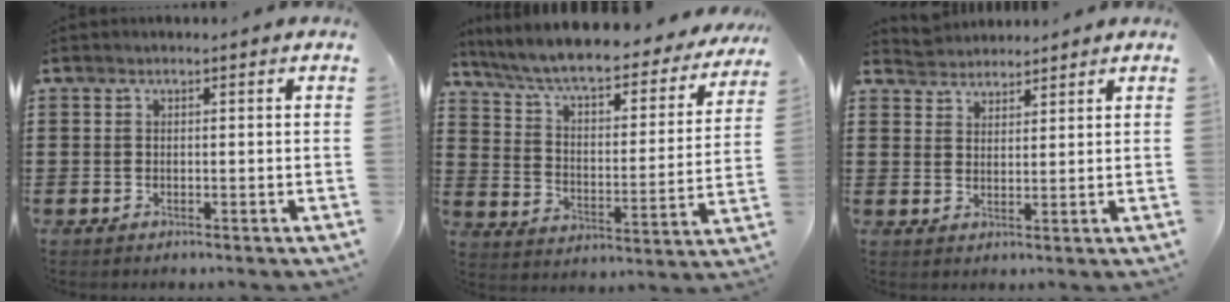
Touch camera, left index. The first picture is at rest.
{"total": 6.9, "force": [6.1, 0.7, 3.0], "torque": [-0.086, -0.047, 0.099]}
{"total": 3.1, "force": [2.8, 1.1, -0.6], "torque": [0.000, -0.003, 0.054]}